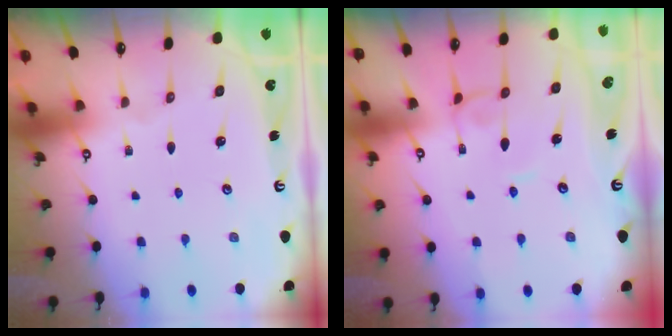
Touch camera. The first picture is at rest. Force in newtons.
{"total": 1.4, "press": 1.4, "slide": 0.2}